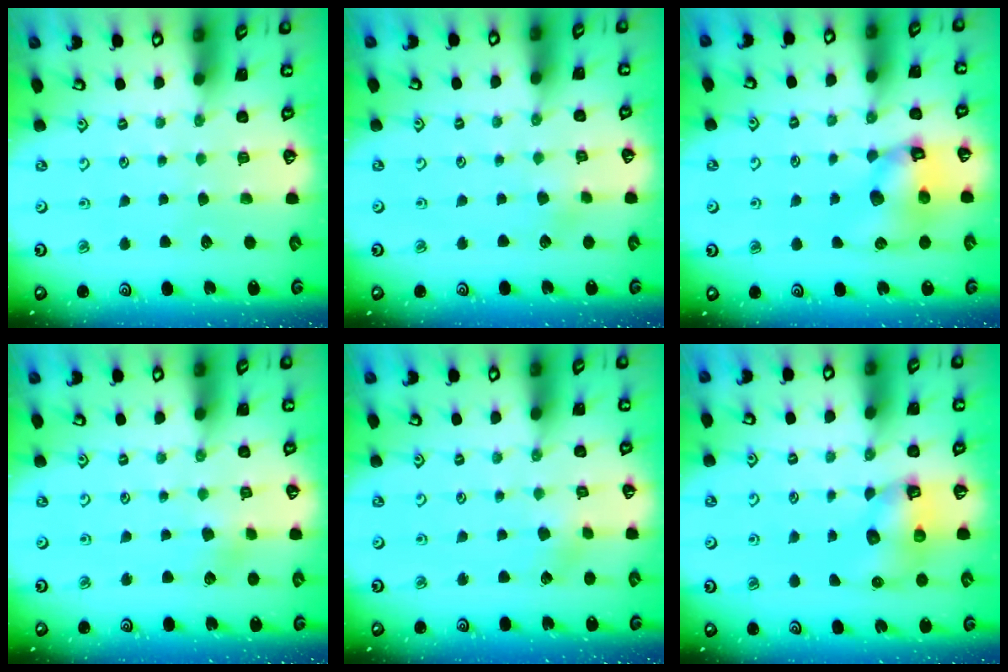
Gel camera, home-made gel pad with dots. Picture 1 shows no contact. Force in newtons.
{"total": 2.9, "press": 2.9, "slide": 0.2}
{"total": 11.2, "press": 11.1, "slide": 1.5}
{"total": 3.1, "press": 3.1, "slide": 0.4}
{"total": 2.5, "press": 2.4, "slide": 0.8}
{"total": 7.0, "press": 7.0, "slide": 0.1}